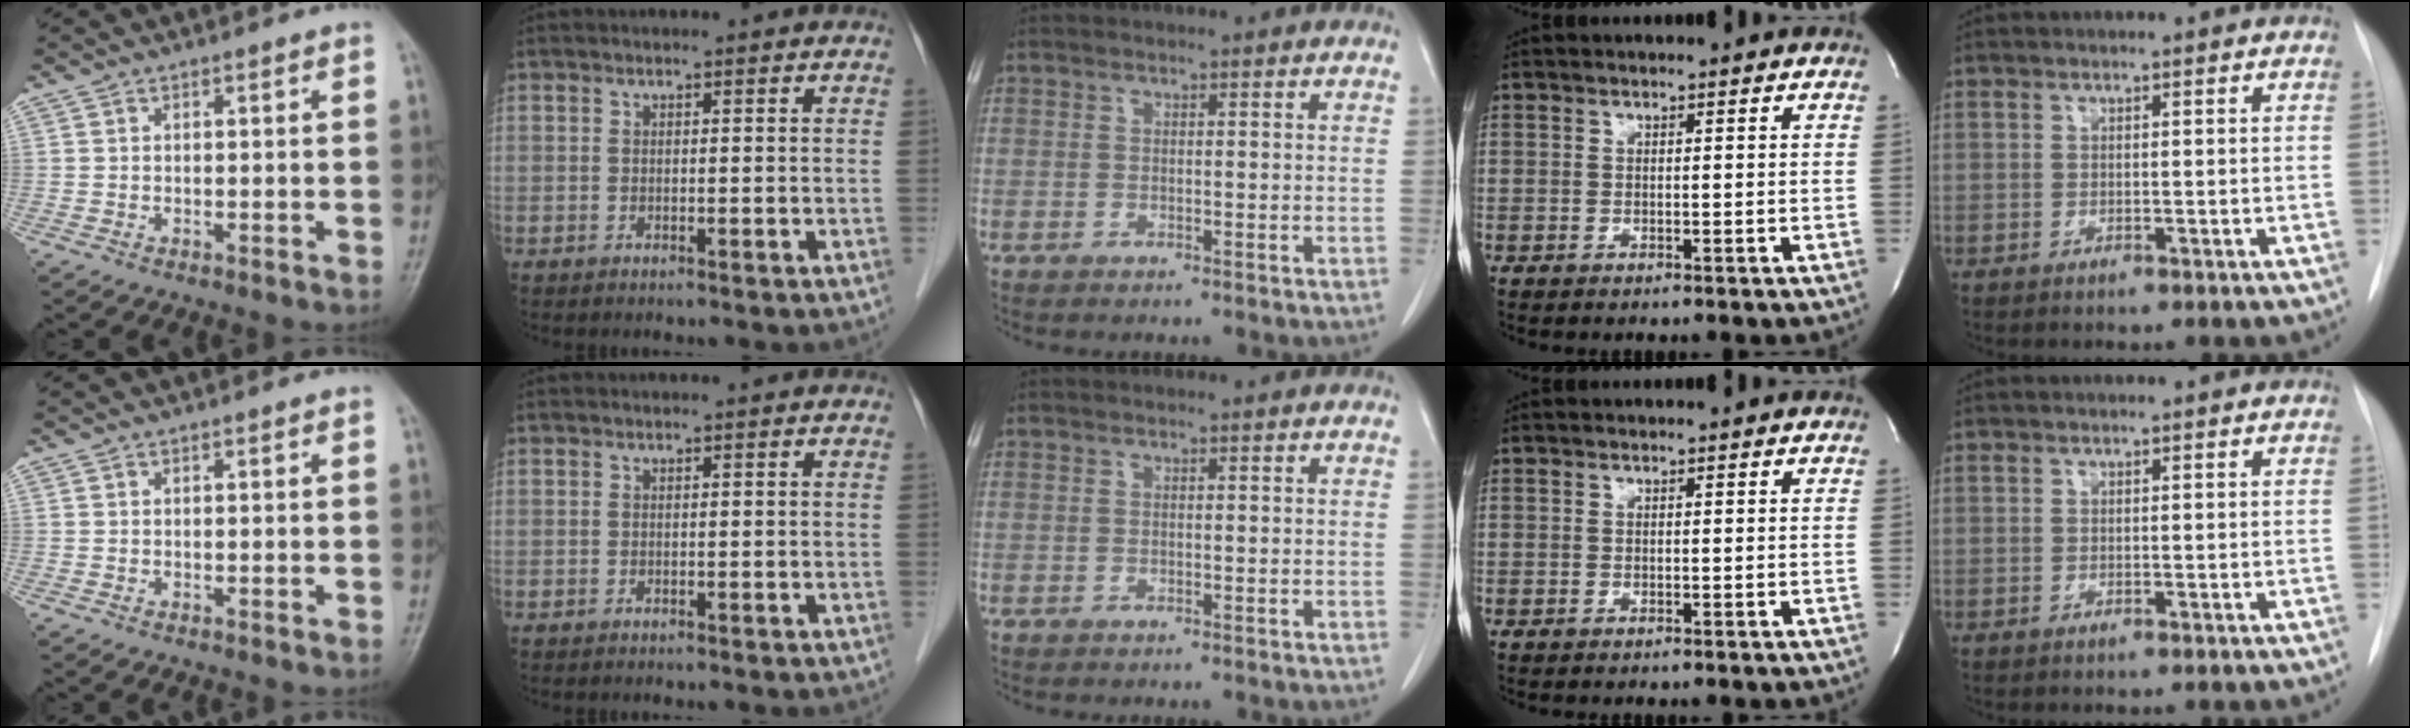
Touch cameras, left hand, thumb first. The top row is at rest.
{}